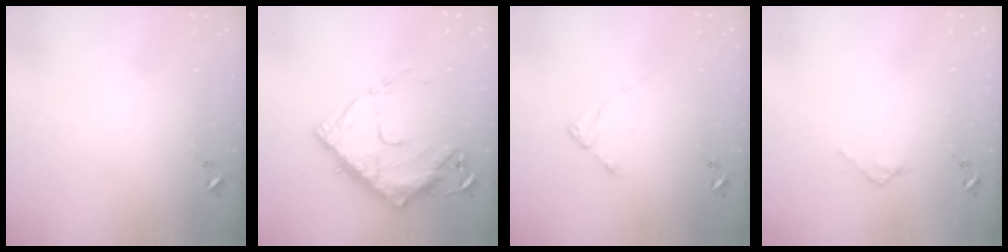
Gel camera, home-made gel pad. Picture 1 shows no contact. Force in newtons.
{"total": 16.9, "press": 16.8, "slide": 1.6}
{"total": 2.7, "press": 2.7, "slide": 0.4}
{"total": 2.7, "press": 2.7, "slide": 0.3}